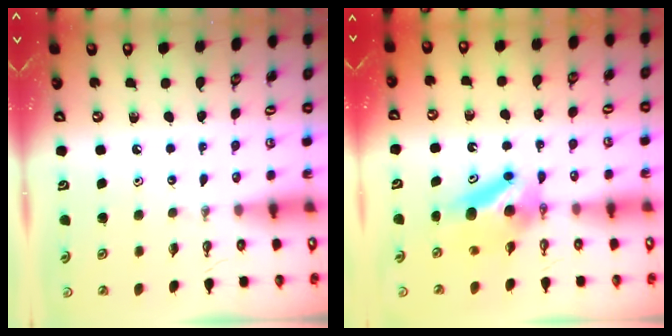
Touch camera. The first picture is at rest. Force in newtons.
{"total": 6.5, "press": 6.4, "slide": 0.8}